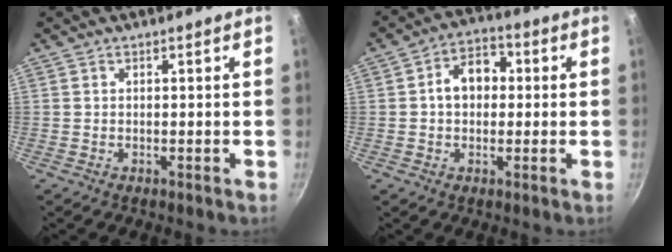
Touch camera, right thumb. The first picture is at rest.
{"total": 8.3, "force": [0.7, 6.1, 5.5], "torque": [-0.049, 0.021, 0.000]}